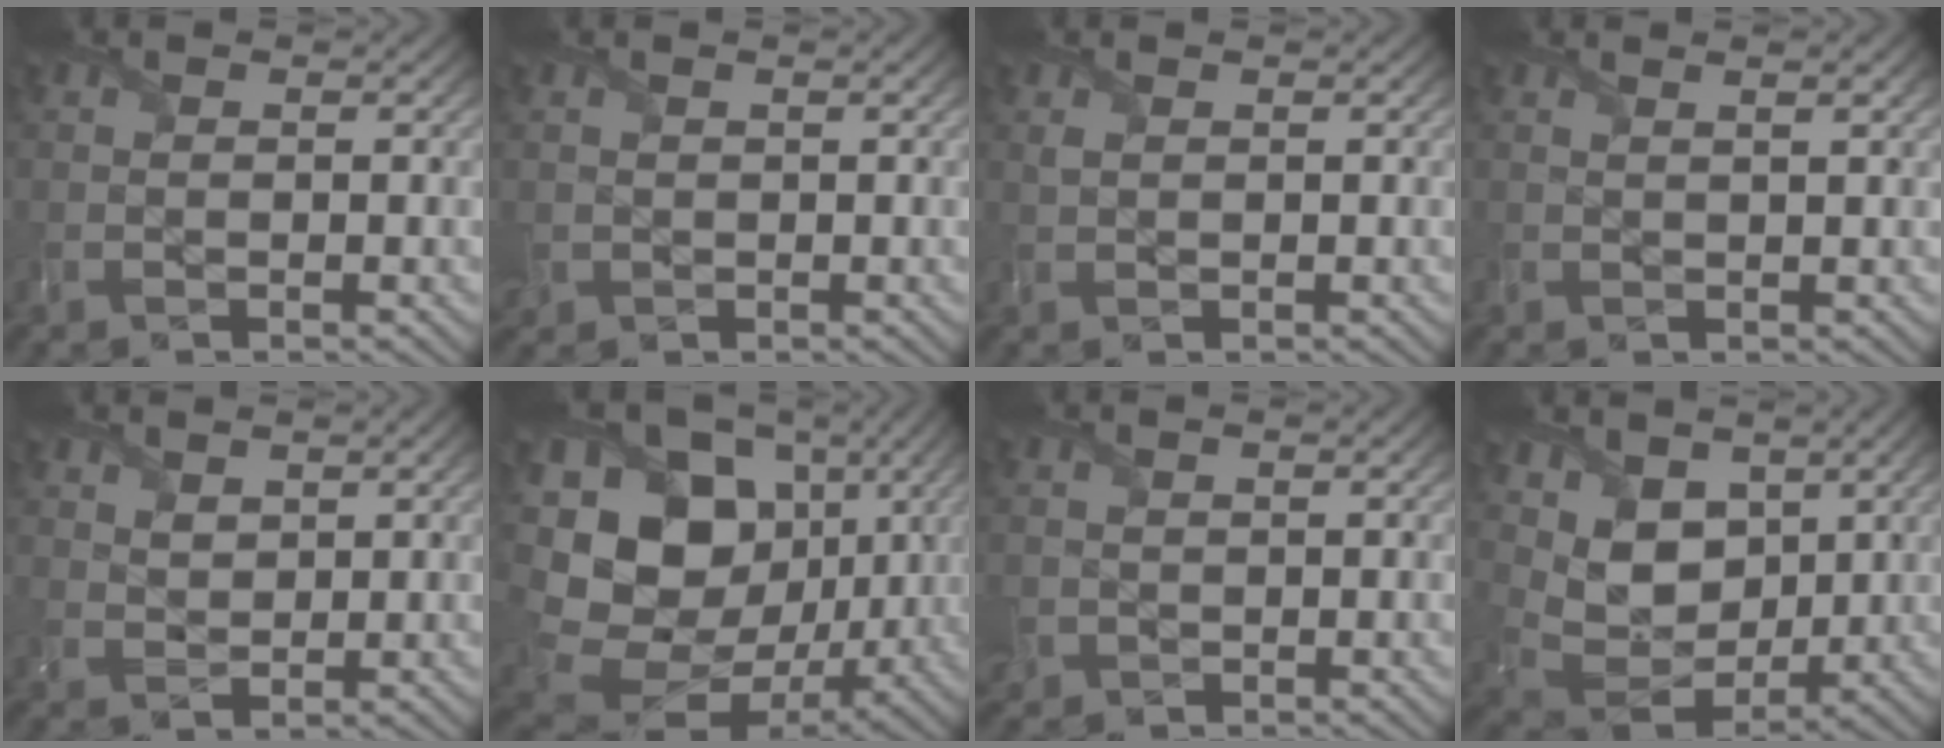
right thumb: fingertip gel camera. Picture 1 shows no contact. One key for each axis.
{"total": 1.8, "fx": 0.2, "fy": 1.6, "fz": 0.8, "tx": -0.032, "ty": -0.006, "tz": 0.002}
{"total": 0.7, "fx": 0.4, "fy": 0.4, "fz": 0.4, "tx": -0.018, "ty": -0.002, "tz": 0.011}
{"total": 1.7, "fx": 0.9, "fy": 0.3, "fz": 1.4, "tx": -0.027, "ty": -0.001, "tz": 0.011}
{"total": 2.6, "fx": 1.9, "fy": 1.4, "fz": 1.1, "tx": -0.030, "ty": -0.004, "tz": 0.043}
{"total": 18.7, "fx": 1.3, "fy": 14.8, "fz": 11.4, "tx": -0.261, "ty": -0.021, "tz": 0.043}
{"total": 2.0, "fx": 0.0, "fy": 1.8, "fz": 0.9, "tx": -0.033, "ty": -0.007, "tz": -0.003}
{"total": 8.5, "fx": 4.1, "fy": 5.9, "fz": 4.5, "tx": -0.122, "ty": -0.018, "tz": 0.071}